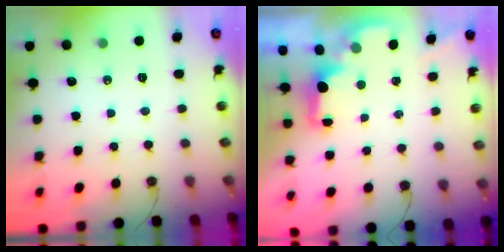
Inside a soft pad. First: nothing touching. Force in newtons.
{"total": 1.9, "press": 1.8, "slide": 0.8}